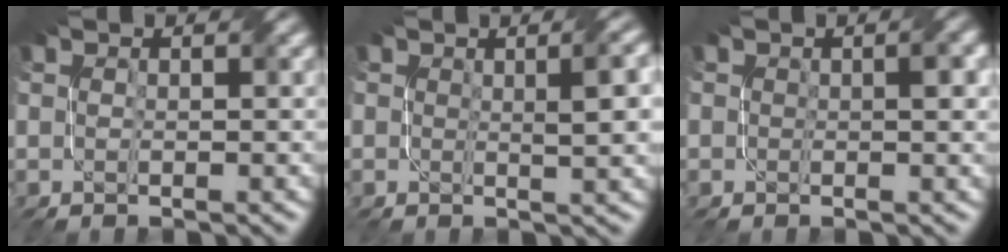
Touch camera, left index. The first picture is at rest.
{"total": 3.0, "force": [0.4, 0.7, 2.9], "torque": [-0.028, 0.009, 0.008]}
{"total": 1.2, "force": [-0.1, 0.5, 1.1], "torque": [-0.010, 0.004, 0.000]}